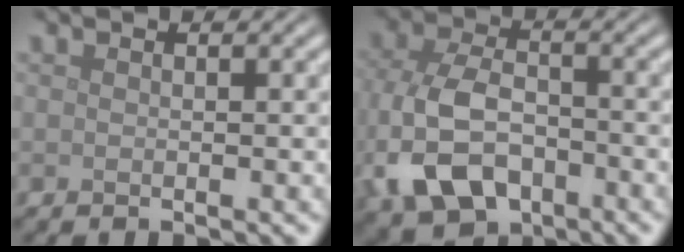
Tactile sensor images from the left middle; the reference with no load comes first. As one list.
[{"total": 8.6, "force": [-3.6, 5.6, 5.5], "torque": [-0.124, -0.007, -0.076]}]